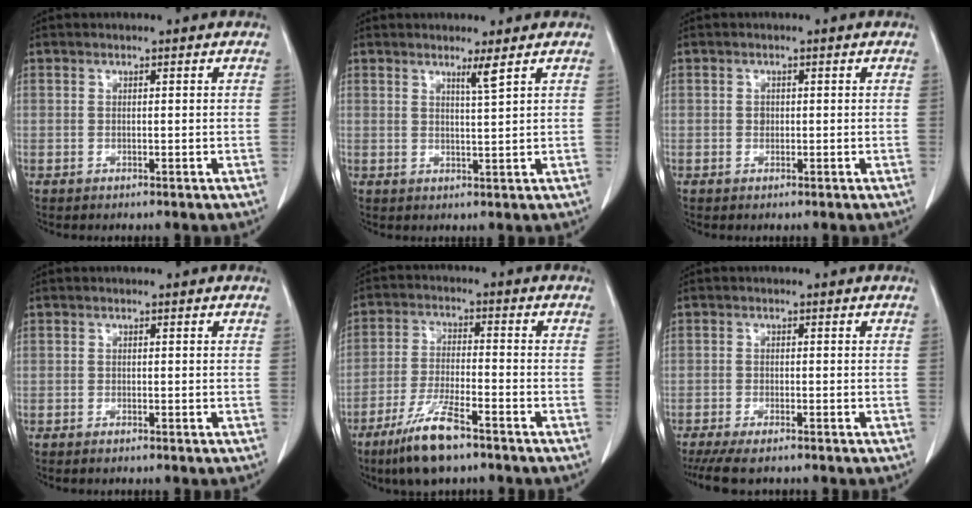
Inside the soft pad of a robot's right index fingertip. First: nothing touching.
{"total": 2.0, "force": [1.4, -0.7, 1.3], "torque": [-0.028, -0.013, 0.028]}
{"total": 0.8, "force": [0.0, 0.7, 0.3], "torque": [-0.004, 0.002, -0.001]}
{"total": 0.6, "force": [-0.6, 0.1, 0.3], "torque": [-0.010, -0.002, -0.008]}
{"total": 9.6, "force": [-6.5, 1.5, 6.8], "torque": [-0.138, -0.021, -0.120]}
{"total": 6.1, "force": [-5.0, 1.2, 3.3], "torque": [-0.048, -0.013, -0.082]}